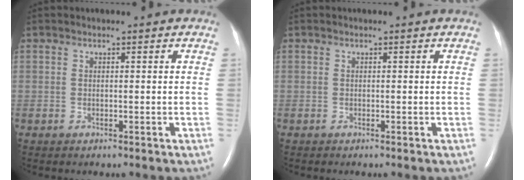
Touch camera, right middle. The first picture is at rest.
{"total": 0.0}